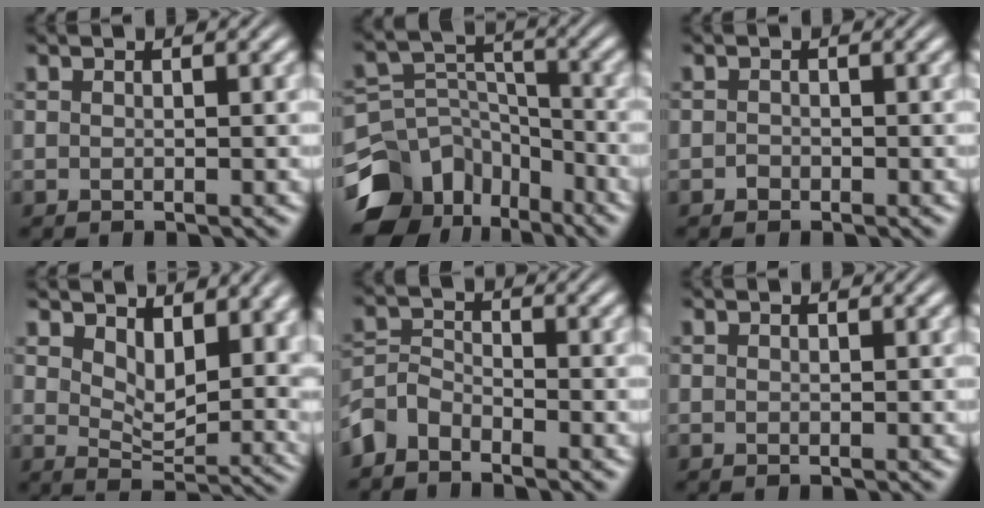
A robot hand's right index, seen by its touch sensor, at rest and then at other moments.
{"total": 11.0, "force": [-5.5, 8.2, 4.8], "torque": [-0.074, -0.047, -0.083]}
{"total": 0.6, "force": [-0.6, 0.1, -0.1], "torque": [0.002, -0.006, -0.007]}
{"total": 5.8, "force": [3.7, 2.4, 3.8], "torque": [-0.042, -0.011, 0.054]}
{"total": 4.6, "force": [-2.9, 3.3, 1.5], "torque": [-0.030, -0.015, -0.052]}
{"total": 0.0}